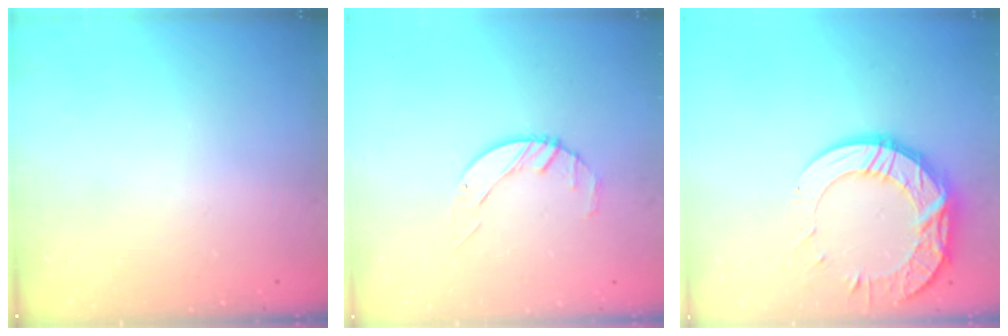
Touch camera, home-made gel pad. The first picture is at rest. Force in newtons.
{"total": 3.2, "press": 3.2, "slide": 0.4}
{"total": 15.6, "press": 15.6, "slide": 1.1}